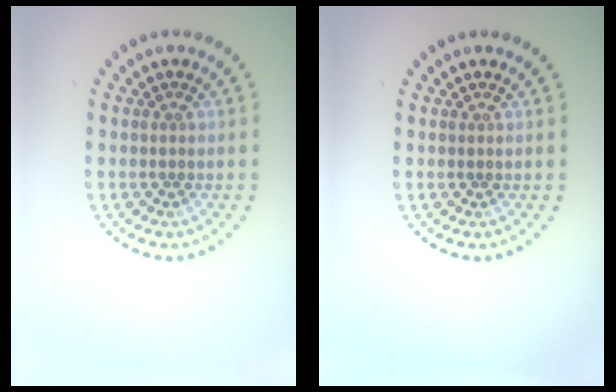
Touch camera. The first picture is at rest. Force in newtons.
{"total": 0.0}